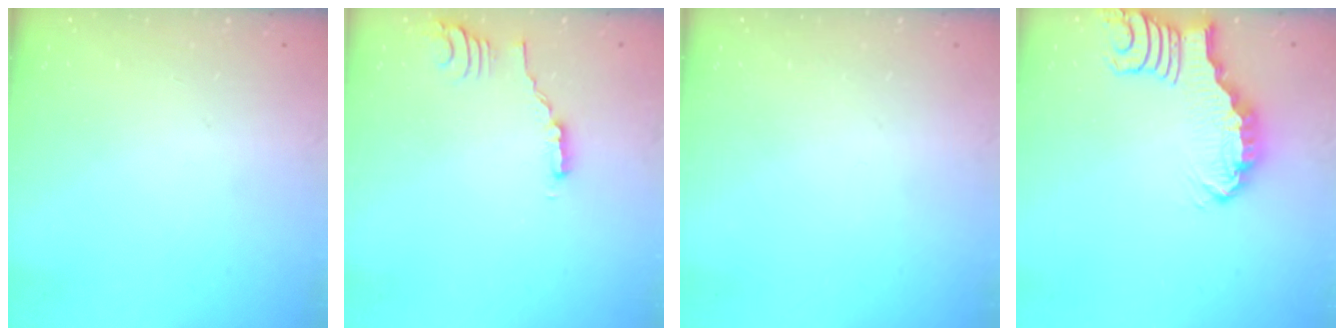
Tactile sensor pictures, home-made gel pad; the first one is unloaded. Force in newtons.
{"total": 1.6, "press": 1.6, "slide": 0.4}
{"total": 0.0}
{"total": 2.8, "press": 2.7, "slide": 0.4}